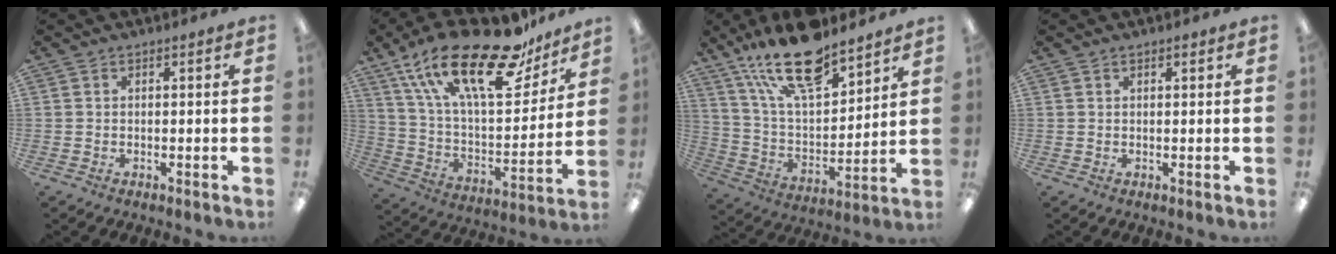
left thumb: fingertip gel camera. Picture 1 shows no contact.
{"total": 27.8, "force": [17.8, 11.0, 18.3], "torque": [-0.308, -0.099, 0.302]}
{"total": 20.6, "force": [15.4, 7.7, 11.5], "torque": [-0.213, -0.082, 0.268]}
{"total": 0.9, "force": [0.7, 0.4, 0.5], "torque": [-0.010, 0.002, 0.011]}